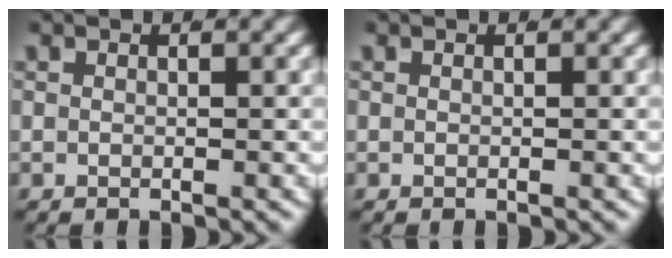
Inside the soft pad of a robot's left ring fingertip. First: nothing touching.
{"total": 0.0}